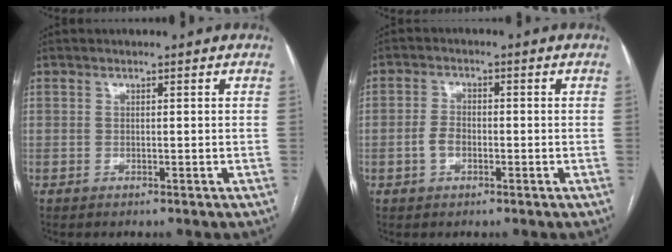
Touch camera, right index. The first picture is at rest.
{"total": 3.2, "force": [-0.9, 2.0, 2.3], "torque": [-0.048, 0.010, -0.017]}